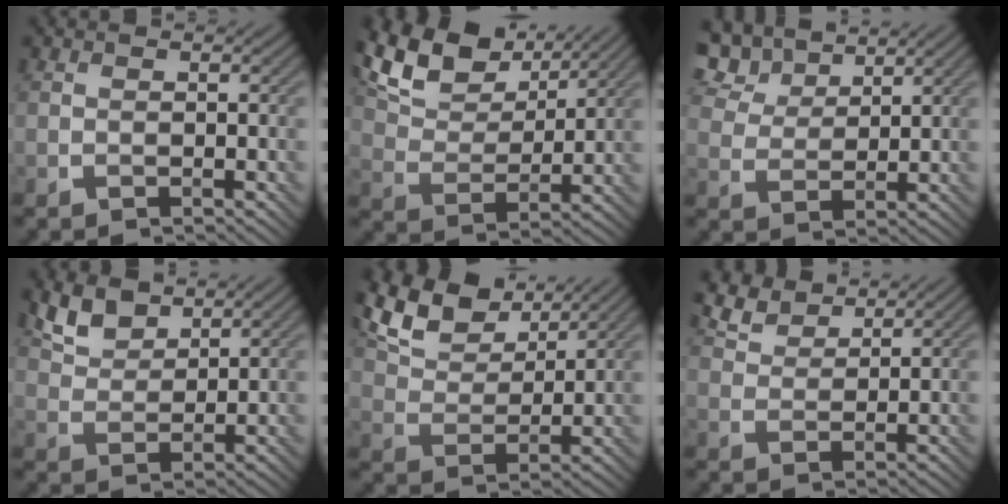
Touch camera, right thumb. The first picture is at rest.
{"total": 12.5, "force": [8.5, 5.6, 7.2], "torque": [-0.180, 0.015, 0.152]}
{"total": 8.9, "force": [6.3, 4.2, 4.7], "torque": [-0.132, 0.020, 0.117]}
{"total": 5.5, "force": [4.0, 2.6, 2.8], "torque": [-0.068, 0.003, 0.083]}
{"total": 11.1, "force": [7.7, 4.9, 6.4], "torque": [-0.159, 0.016, 0.141]}
{"total": 5.4, "force": [4.4, 2.1, 2.3], "torque": [-0.059, 0.008, 0.091]}